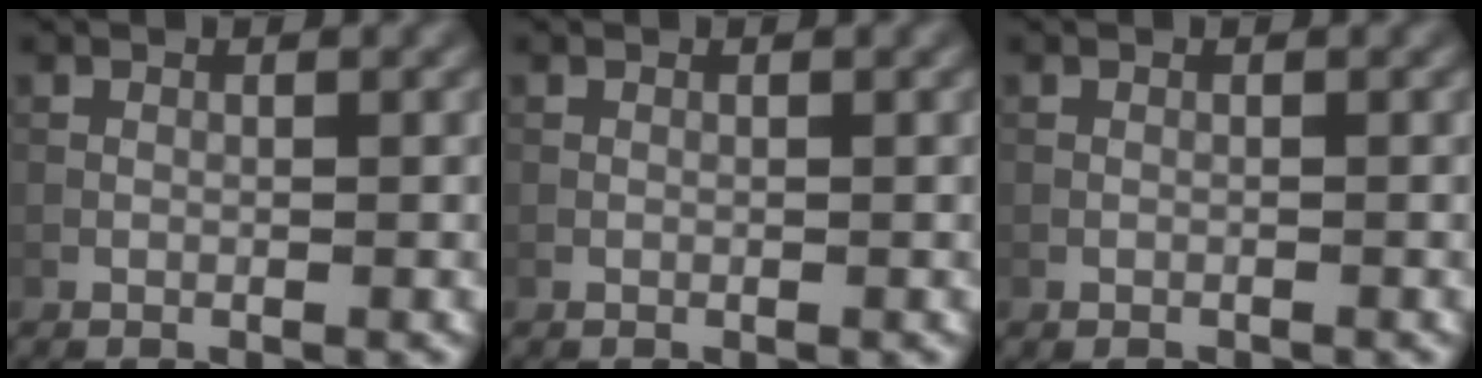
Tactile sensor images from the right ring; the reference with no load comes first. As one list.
[{"total": 0.0}, {"total": 1.0, "force": [-0.9, 0.2, 0.3], "torque": [-0.005, -0.002, -0.013]}]